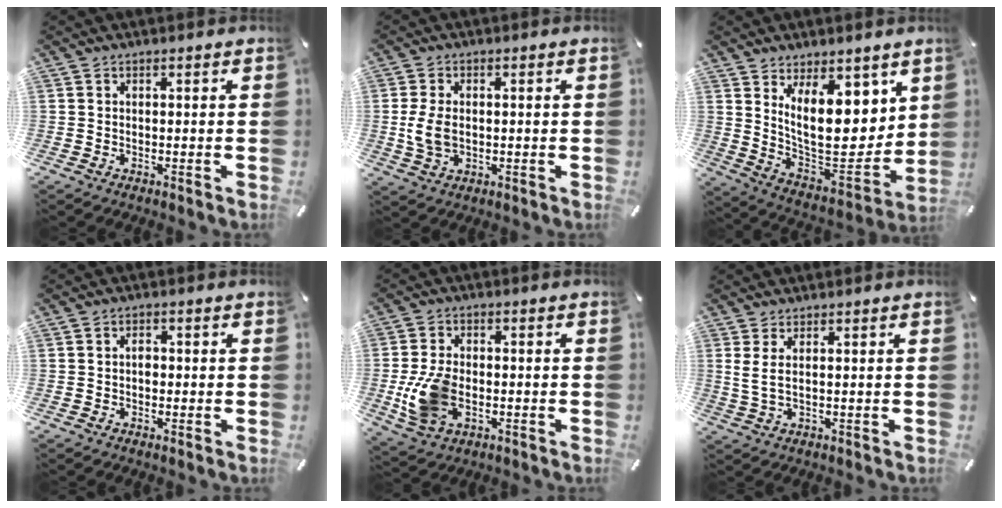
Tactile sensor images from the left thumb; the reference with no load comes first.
{"total": 6.4, "force": [-0.2, 4.2, 4.8], "torque": [-0.122, -0.002, -0.009]}
{"total": 17.7, "force": [7.0, 9.5, 13.2], "torque": [-0.222, -0.064, 0.125]}
{"total": 1.9, "force": [-0.1, 1.3, 1.4], "torque": [-0.020, 0.001, -0.006]}
{"total": 10.1, "force": [-2.2, 6.7, 7.2], "torque": [-0.167, 0.002, -0.037]}
{"total": 3.6, "force": [1.4, 0.5, 3.2], "torque": [-0.079, -0.010, 0.023]}